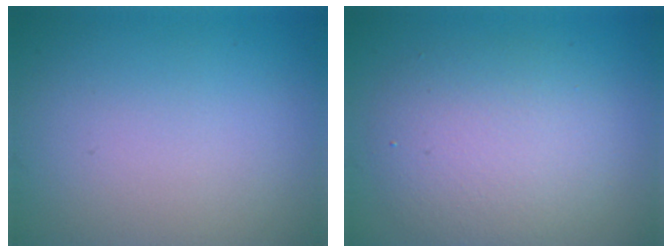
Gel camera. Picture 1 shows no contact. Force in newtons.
{"total": 5.2, "press": 5.2, "slide": 0.4}